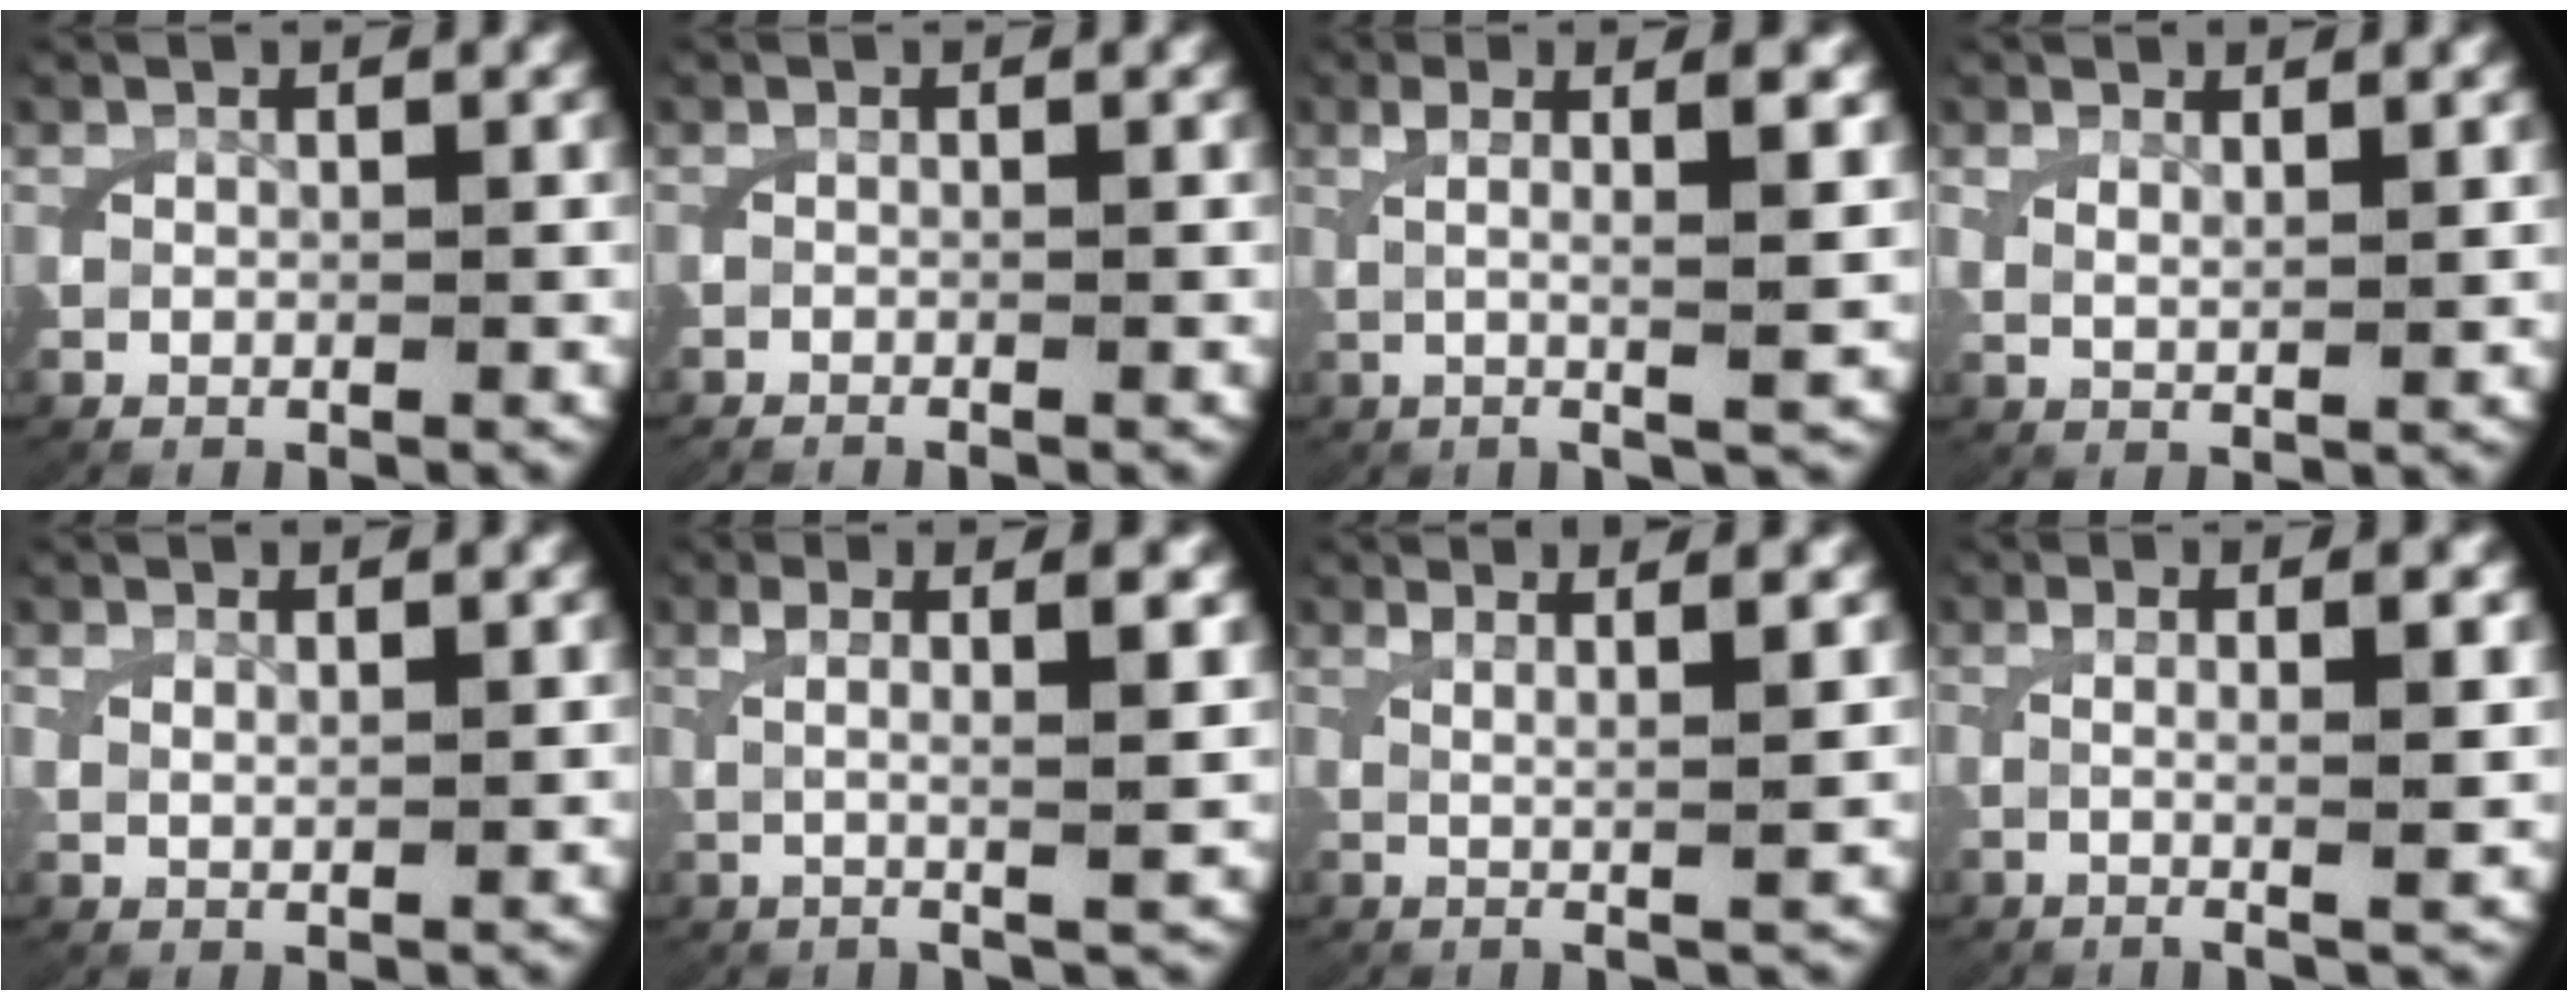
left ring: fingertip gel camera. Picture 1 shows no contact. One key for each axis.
{"total": 1.0, "fx": -0.8, "fy": 0.1, "fz": 0.5, "tx": -0.005, "ty": 0.006, "tz": -0.020}
{"total": 6.6, "fx": 2.0, "fy": 1.0, "fz": 6.2, "tx": -0.090, "ty": 0.024, "tz": 0.025}
{"total": 1.8, "fx": 1.2, "fy": 0.2, "fz": 1.2, "tx": -0.024, "ty": -0.007, "tz": 0.028}
{"total": 1.3, "fx": 1.0, "fy": 0.0, "fz": 0.8, "tx": -0.012, "ty": -0.002, "tz": 0.023}
{"total": 5.9, "fx": 1.8, "fy": 1.1, "fz": 5.5, "tx": -0.081, "ty": 0.020, "tz": 0.024}
{"total": 4.0, "fx": 2.0, "fy": 0.4, "fz": 3.4, "tx": -0.052, "ty": 0.006, "tz": 0.031}
{"total": 4.3, "fx": 0.3, "fy": 0.6, "fz": 4.2, "tx": -0.078, "ty": 0.004, "tz": 0.003}